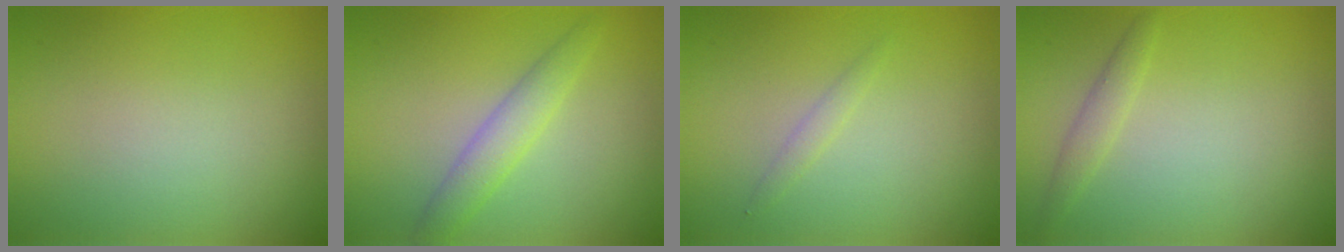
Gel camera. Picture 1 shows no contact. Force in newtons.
{"total": 2.6, "press": 2.6, "slide": 0.0}
{"total": 0.8, "press": 0.8, "slide": 0.0}
{"total": 1.2, "press": 1.2, "slide": 0.0}